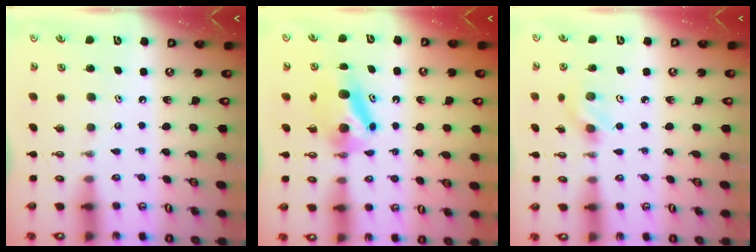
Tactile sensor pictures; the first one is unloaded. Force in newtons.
{"total": 7.1, "press": 6.2, "slide": 3.5}
{"total": 2.8, "press": 2.5, "slide": 1.3}